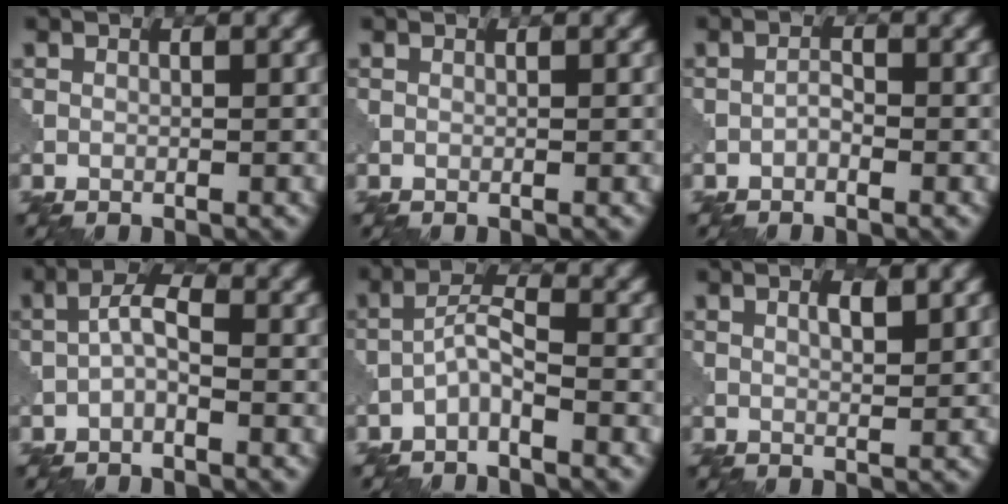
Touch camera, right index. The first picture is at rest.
{"total": 0.0}
{"total": 1.0, "force": [-0.7, 0.4, 0.6], "torque": [-0.013, 0.002, -0.013]}
{"total": 2.4, "force": [-0.7, 0.9, 2.1], "torque": [-0.042, 0.010, -0.019]}
{"total": 2.5, "force": [-1.8, 0.5, 1.7], "torque": [-0.038, 0.010, -0.040]}
{"total": 1.8, "force": [0.8, 0.5, 1.5], "torque": [-0.027, -0.001, 0.018]}